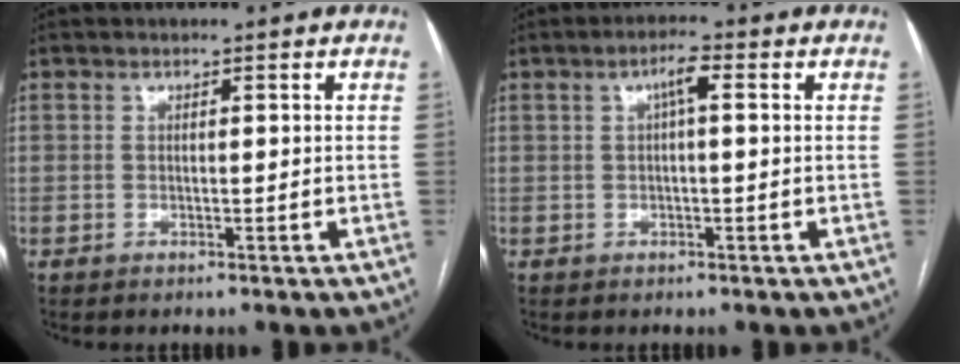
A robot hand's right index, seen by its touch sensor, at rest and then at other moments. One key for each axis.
{"total": 2.8, "fx": 0.9, "fy": 0.5, "fz": 2.7, "tx": -0.045, "ty": 0.013, "tz": 0.014}